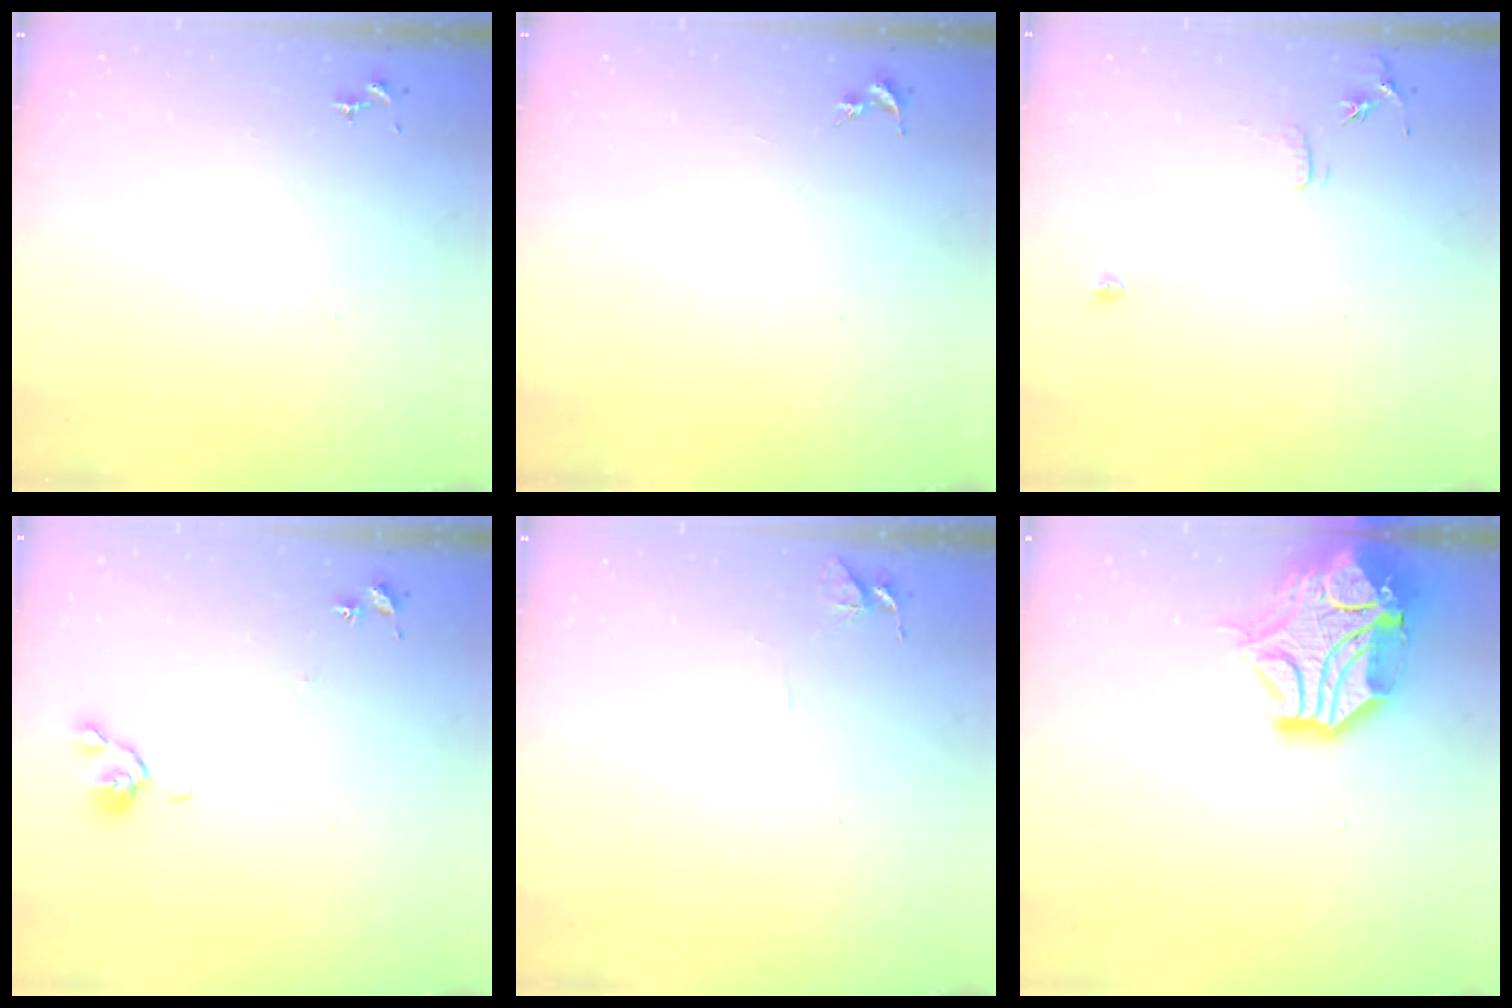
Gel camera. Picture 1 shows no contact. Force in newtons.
{"total": 0.0}
{"total": 6.9, "press": 6.9, "slide": 0.7}
{"total": 5.6, "press": 5.6, "slide": 0.9}
{"total": 5.2, "press": 5.1, "slide": 0.4}
{"total": 17.6, "press": 17.4, "slide": 2.6}